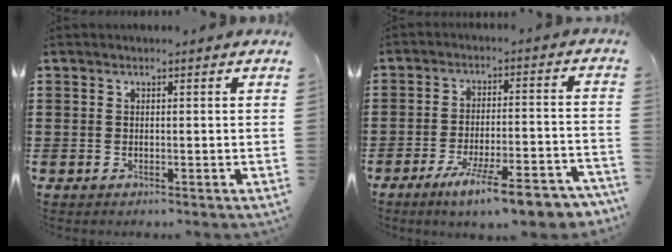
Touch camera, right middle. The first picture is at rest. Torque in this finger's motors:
{"motor_torque": [1.23, -0.90, 0.69, 0.17]}